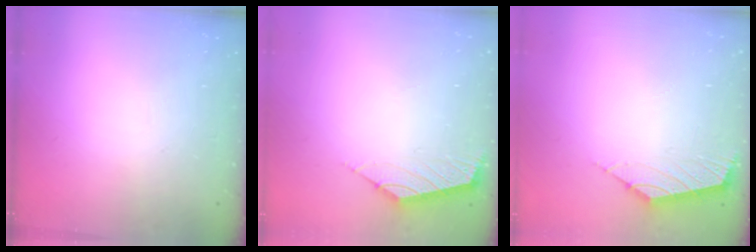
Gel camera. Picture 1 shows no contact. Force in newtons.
{"total": 2.6, "press": 2.5, "slide": 0.6}
{"total": 2.6, "press": 2.5, "slide": 0.6}